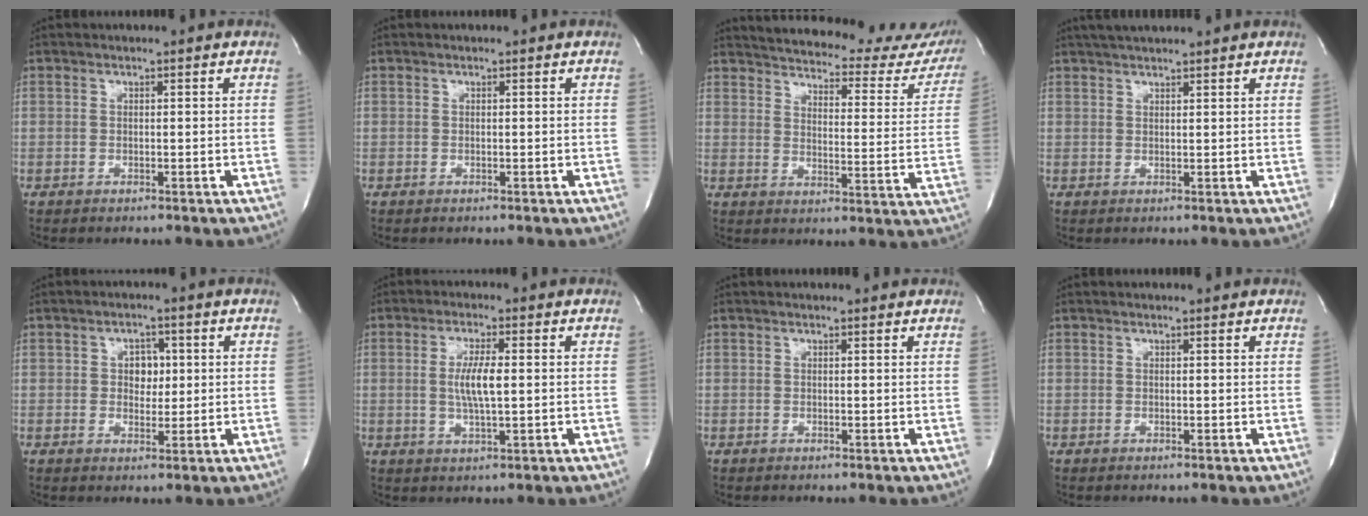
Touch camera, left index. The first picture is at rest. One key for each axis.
{"total": 0.0}
{"total": 27.3, "fx": 25.4, "fy": 5.9, "fz": 8.2, "tx": -0.124, "ty": -0.084, "tz": 0.287}
{"total": 5.9, "fx": 5.3, "fy": 0.4, "fz": 2.7, "tx": -0.044, "ty": 0.033, "tz": 0.082}
{"total": 3.5, "fx": 0.7, "fy": 2.6, "fz": 2.4, "tx": -0.030, "ty": 0.005, "tz": 0.011}
{"total": 5.3, "fx": 0.3, "fy": 0.8, "fz": 5.2, "tx": -0.106, "ty": -0.003, "tz": 0.004}
{"total": 1.7, "fx": 1.7, "fy": 0.3, "fz": 0.2, "tx": -0.012, "ty": 0.003, "tz": 0.013}
{"total": 1.3, "fx": 1.3, "fy": 0.2, "fz": 0.2, "tx": -0.013, "ty": 0.006, "tz": 0.011}